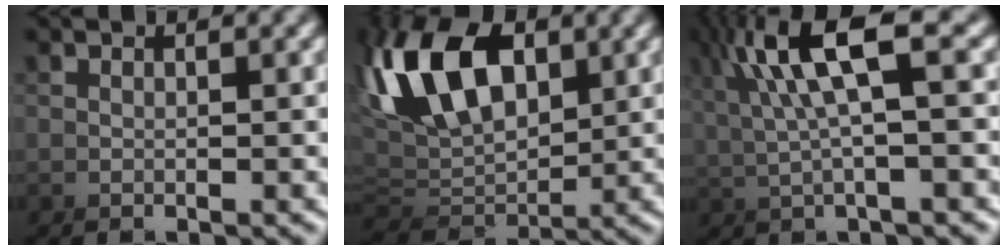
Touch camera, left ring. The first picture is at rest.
{"total": 7.3, "force": [2.8, 5.0, 4.6], "torque": [-0.103, 0.013, 0.029]}
{"total": 3.4, "force": [2.1, -2.2, 1.4], "torque": [-0.064, 0.032, 0.025]}